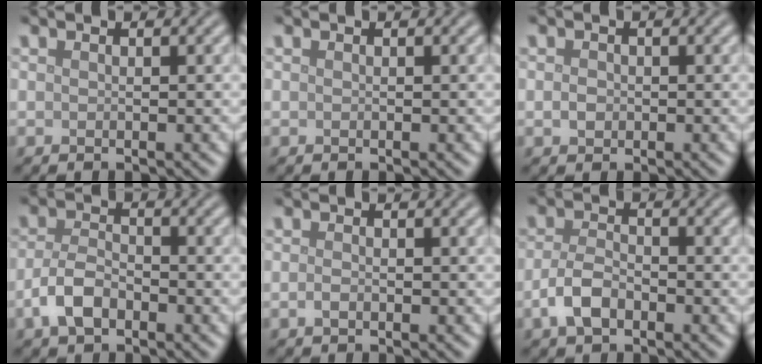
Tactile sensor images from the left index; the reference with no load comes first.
{"total": 0.0}
{"total": 1.0, "force": [-0.1, 0.9, 0.5], "torque": [-0.009, -0.002, -0.005]}
{"total": 3.4, "force": [-1.8, 1.9, 2.2], "torque": [-0.044, 0.003, -0.042]}
{"total": 0.7, "force": [-0.3, 0.4, 0.5], "torque": [-0.013, -0.002, -0.008]}
{"total": 3.1, "force": [-1.5, 1.7, 2.1], "torque": [-0.043, 0.001, -0.036]}